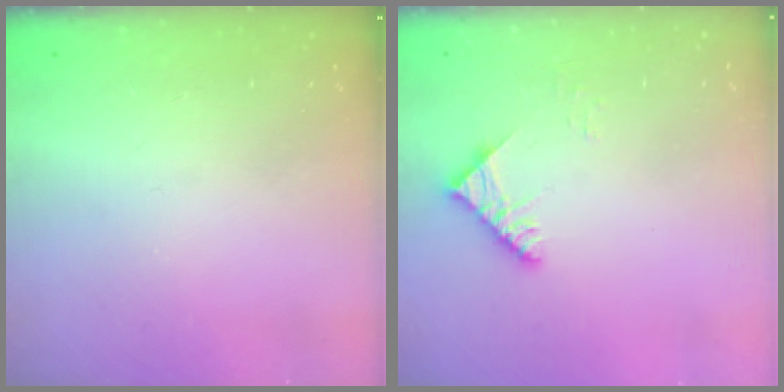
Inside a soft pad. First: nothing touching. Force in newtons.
{"total": 4.7, "press": 4.7, "slide": 0.9}